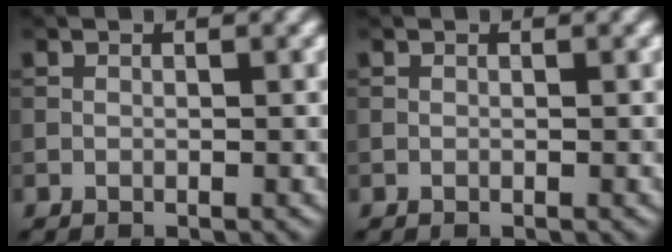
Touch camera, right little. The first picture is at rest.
{"total": 0.0}